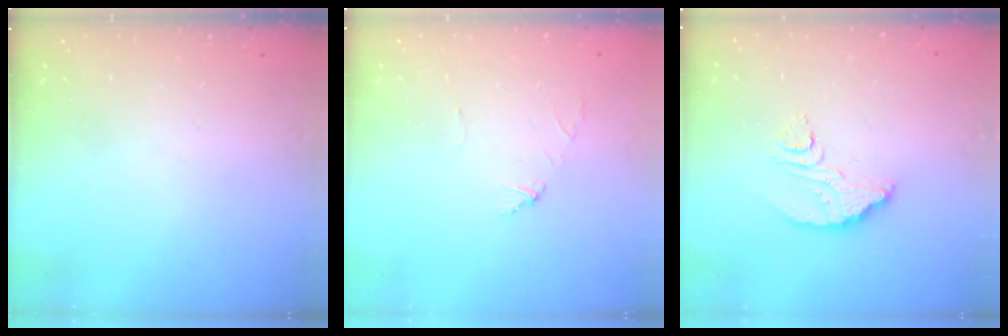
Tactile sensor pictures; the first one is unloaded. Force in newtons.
{"total": 2.7, "press": 2.7, "slide": 0.2}
{"total": 9.0, "press": 9.0, "slide": 0.7}